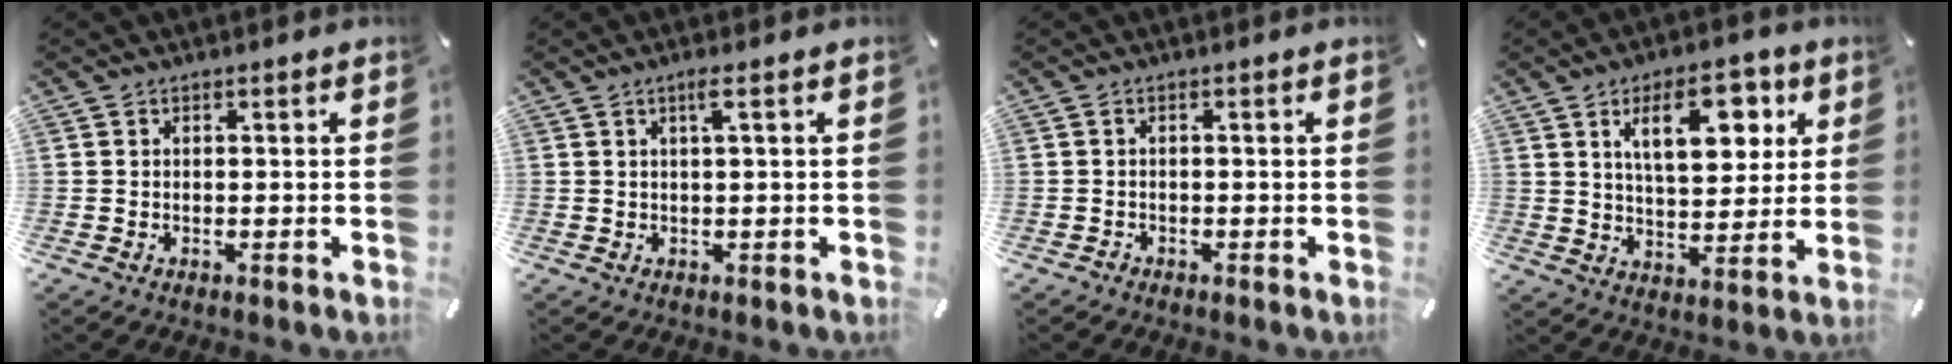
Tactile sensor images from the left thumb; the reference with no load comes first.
{"total": 2.4, "force": [0.8, 0.1, 2.3], "torque": [-0.045, -0.001, 0.012]}
{"total": 0.9, "force": [-0.7, 0.6, 0.3], "torque": [-0.007, 0.003, -0.015]}
{"total": 14.1, "force": [6.2, 7.3, 10.3], "torque": [-0.145, -0.013, 0.102]}